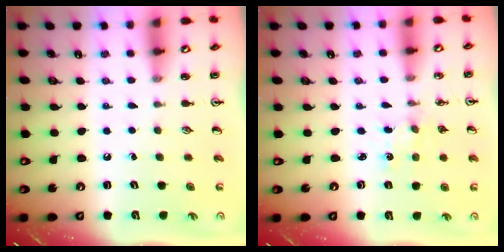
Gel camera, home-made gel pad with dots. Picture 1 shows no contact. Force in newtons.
{"total": 0.0}